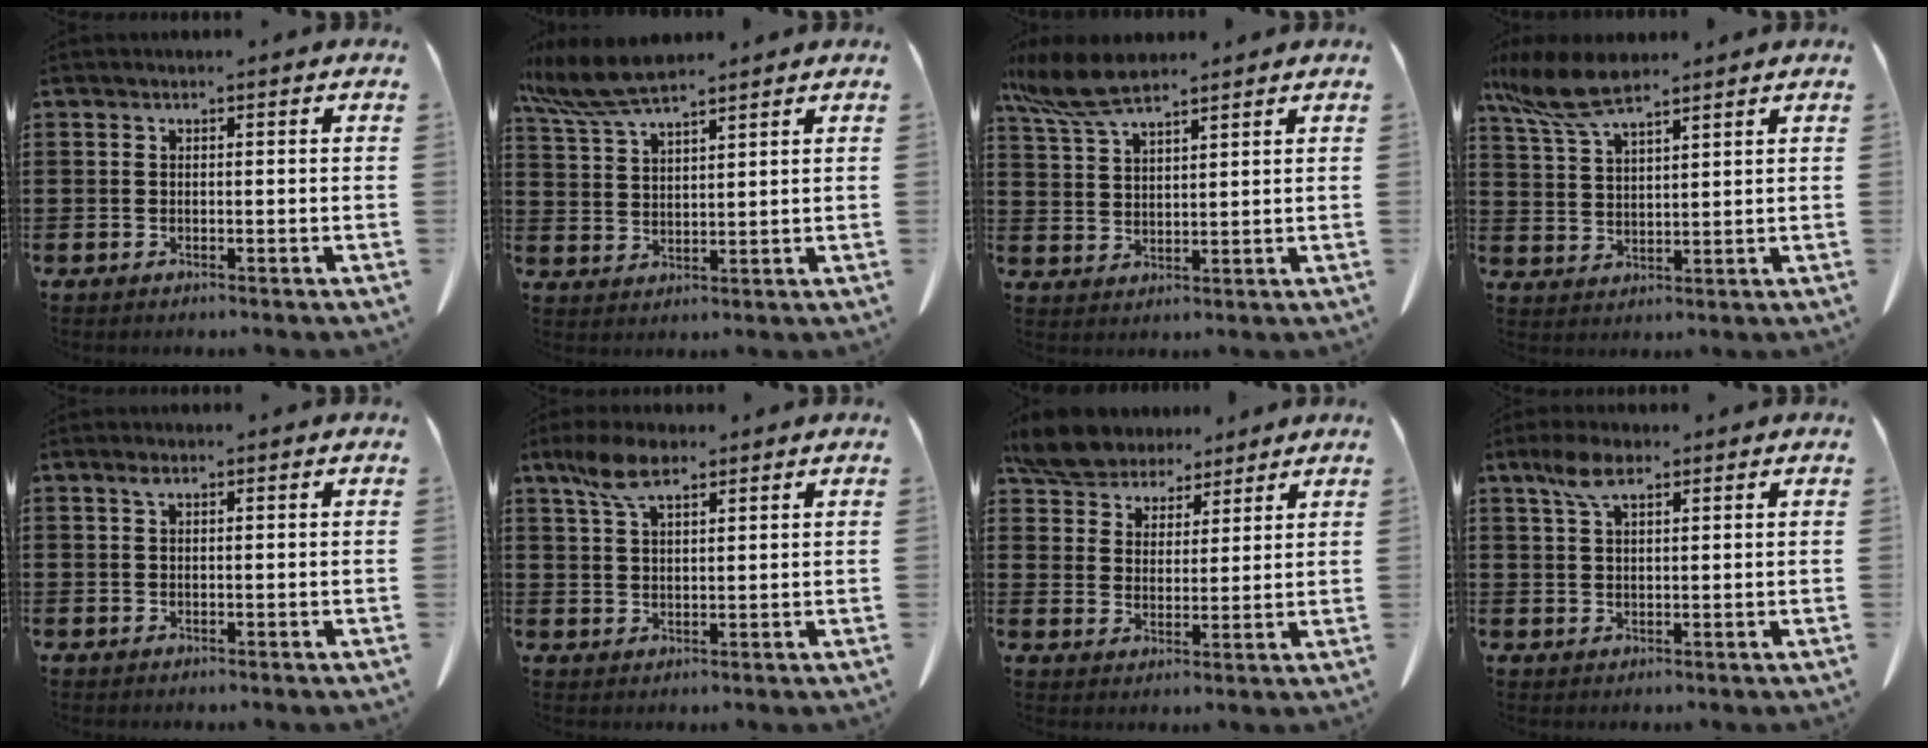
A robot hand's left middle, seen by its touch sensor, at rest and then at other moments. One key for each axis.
{"total": 8.1, "fx": 6.6, "fy": 1.4, "fz": 4.4, "tx": -0.110, "ty": -0.018, "tz": 0.122}
{"total": 8.0, "fx": 6.2, "fy": 1.9, "fz": 4.7, "tx": -0.122, "ty": -0.014, "tz": 0.113}
{"total": 8.5, "fx": 6.3, "fy": 2.0, "fz": 5.4, "tx": -0.135, "ty": -0.018, "tz": 0.115}
{"total": 1.5, "fx": 0.7, "fy": 0.5, "fz": 1.2, "tx": -0.027, "ty": 0.001, "tz": 0.012}
{"total": 6.4, "fx": 3.9, "fy": 2.4, "fz": 4.5, "tx": -0.105, "ty": 0.000, "tz": 0.071}
{"total": 6.9, "fx": 6.3, "fy": 2.6, "fz": 1.3, "tx": -0.056, "ty": -0.016, "tz": 0.120}
{"total": 5.0, "fx": 2.8, "fy": 1.8, "fz": 3.7, "tx": -0.081, "ty": 0.003, "tz": 0.051}